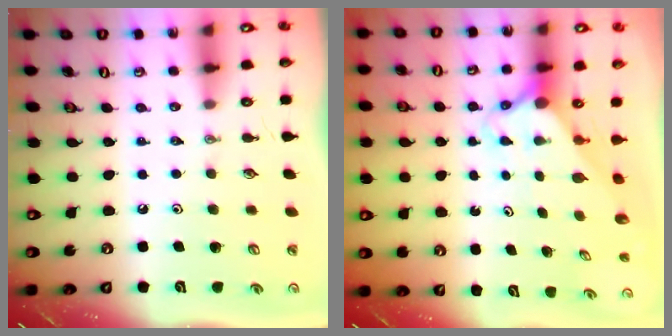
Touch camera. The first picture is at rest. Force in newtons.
{"total": 2.7, "press": 2.7, "slide": 0.2}